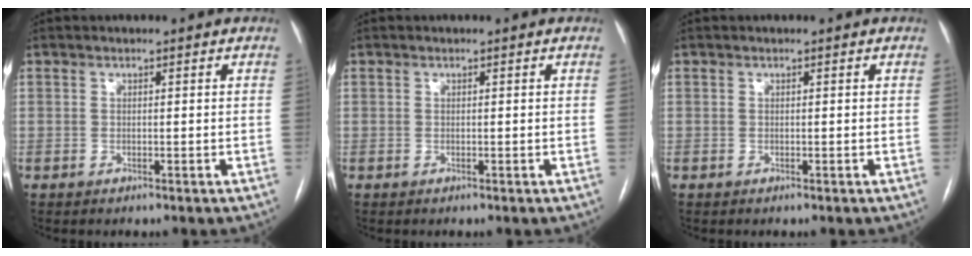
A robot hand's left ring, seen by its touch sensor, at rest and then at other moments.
{"total": 0.0}
{"total": 0.0}